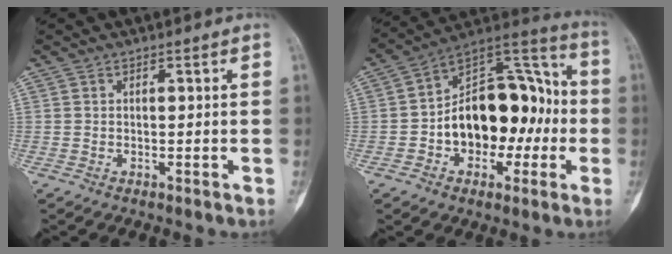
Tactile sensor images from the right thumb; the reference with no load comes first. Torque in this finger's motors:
{"motor_torque": [0.84, 0.86, 0.32, -0.26, 0.09]}